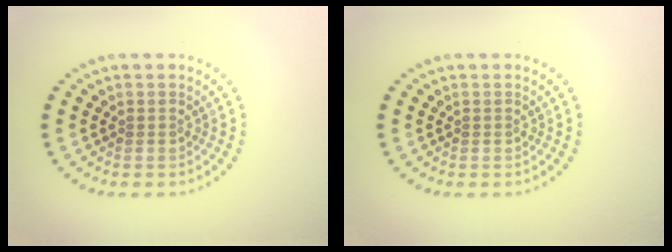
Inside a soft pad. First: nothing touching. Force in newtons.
{"total": 0.0}